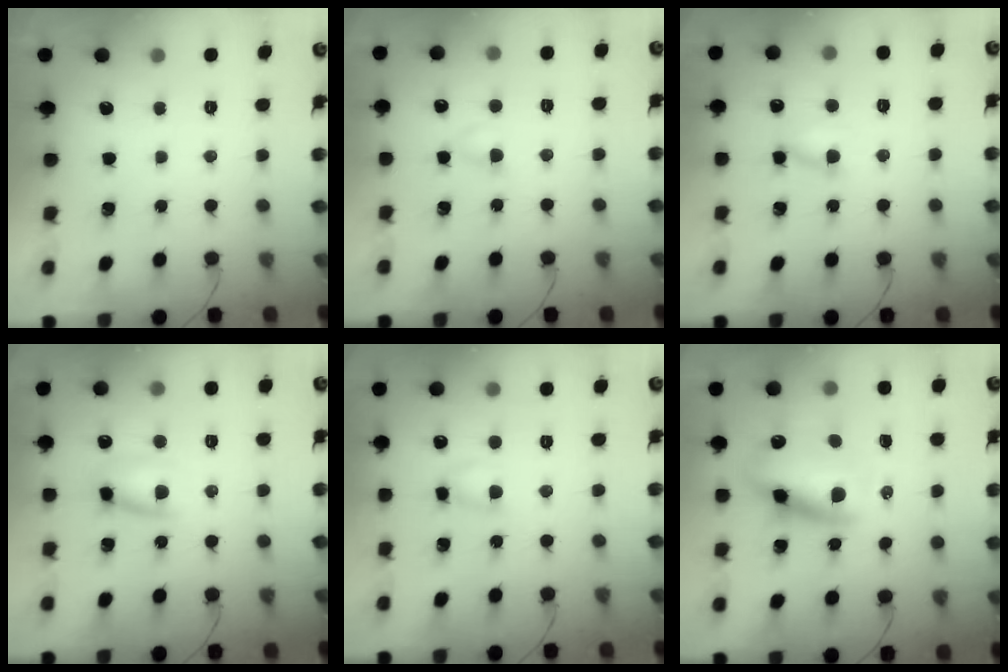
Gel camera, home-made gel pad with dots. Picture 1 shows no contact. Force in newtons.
{"total": 2.9, "press": 2.8, "slide": 0.9}
{"total": 6.0, "press": 5.9, "slide": 0.8}
{"total": 8.8, "press": 8.7, "slide": 1.1}
{"total": 4.1, "press": 3.9, "slide": 1.2}
{"total": 11.9, "press": 11.4, "slide": 3.4}